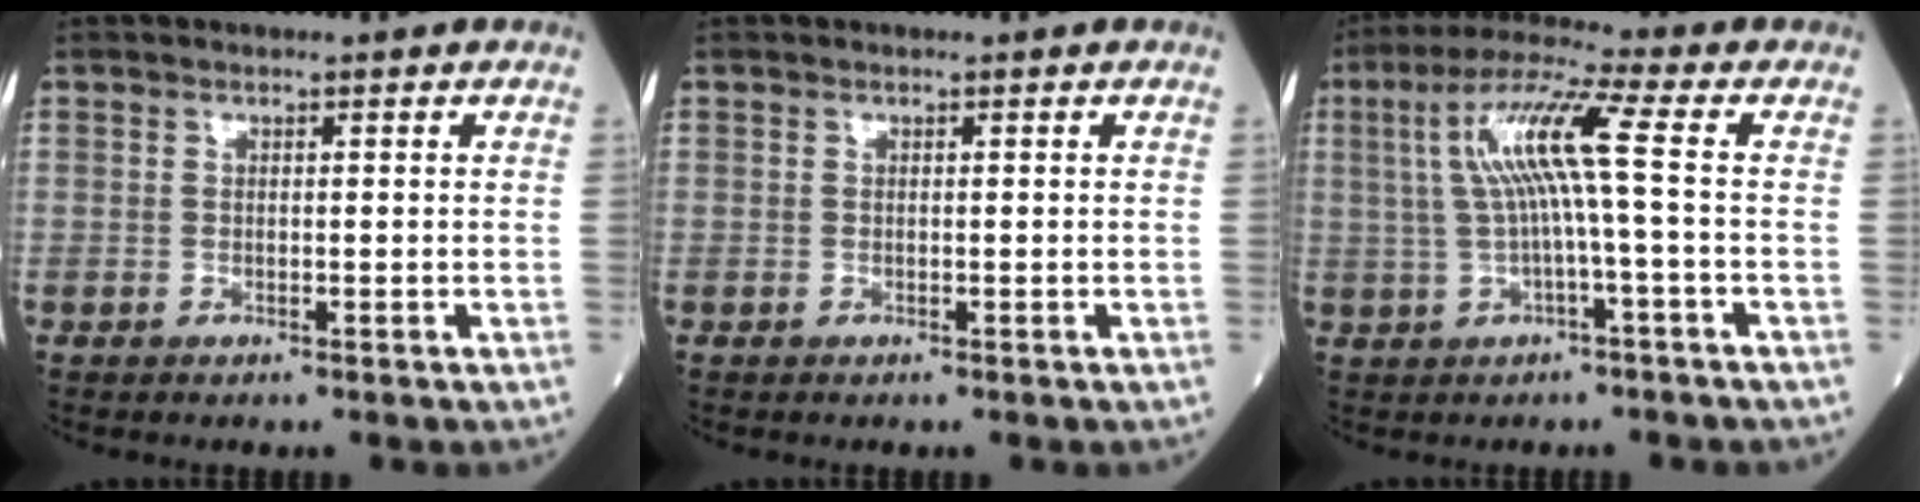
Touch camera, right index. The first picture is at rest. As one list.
[{"total": 0.0}, {"total": 9.5, "force": [0.8, -0.5, 9.4], "torque": [-0.186, 0.025, 0.015]}]